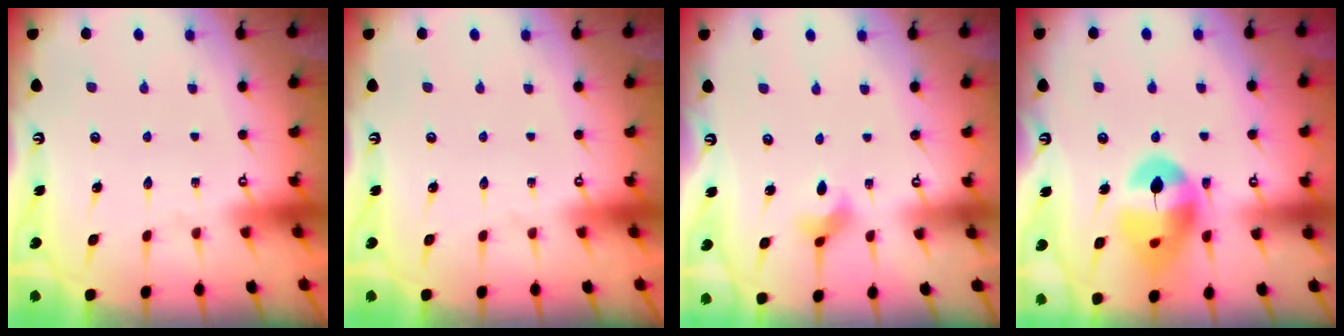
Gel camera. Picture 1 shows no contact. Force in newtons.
{"total": 0.0}
{"total": 2.9, "press": 2.9, "slide": 0.4}
{"total": 15.3, "press": 15.2, "slide": 2.0}